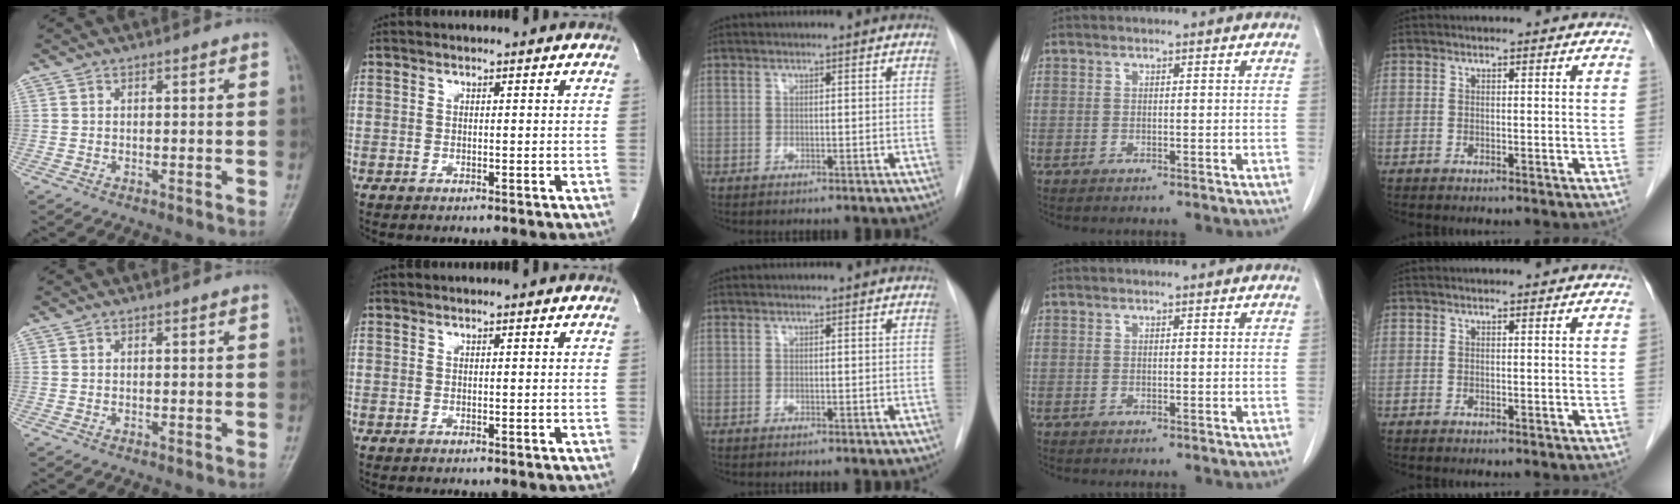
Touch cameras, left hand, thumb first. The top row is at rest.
{}